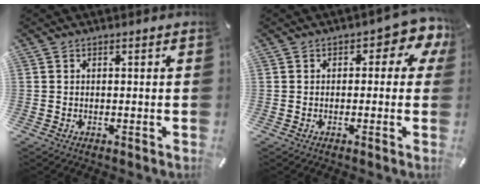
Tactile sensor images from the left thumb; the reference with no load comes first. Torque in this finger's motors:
{"motor_torque": [0.37, 0.27, 0.43, 0.16, 0.06]}